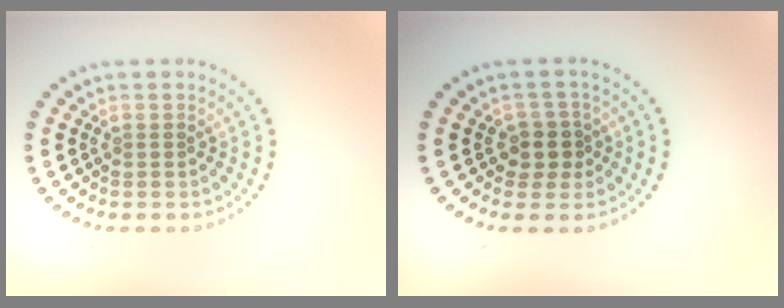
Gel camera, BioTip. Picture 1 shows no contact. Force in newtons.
{"total": 2.2, "press": 1.9, "slide": 1.1}